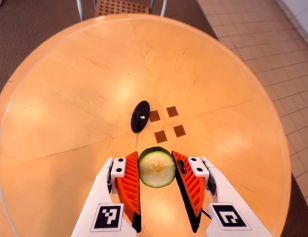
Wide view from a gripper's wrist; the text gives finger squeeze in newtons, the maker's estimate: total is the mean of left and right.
{"total": 8.3, "left": 8.1, "right": 8.4}